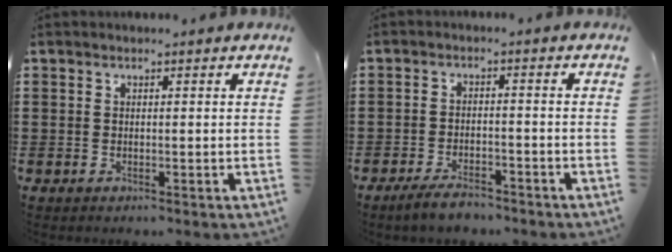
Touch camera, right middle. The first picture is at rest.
{"total": 3.7, "force": [-3.2, 0.9, 1.6], "torque": [-0.032, 0.005, -0.065]}